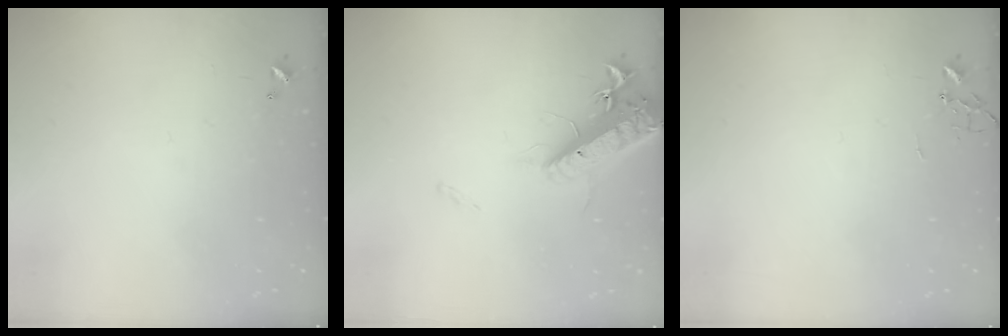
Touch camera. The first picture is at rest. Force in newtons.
{"total": 16.7, "press": 16.2, "slide": 4.1}
{"total": 0.0}